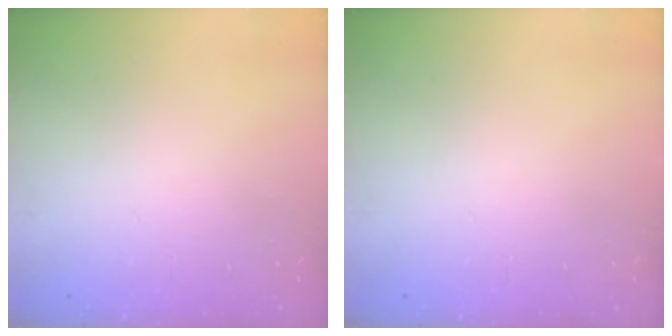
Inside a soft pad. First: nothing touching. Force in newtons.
{"total": 0.0}